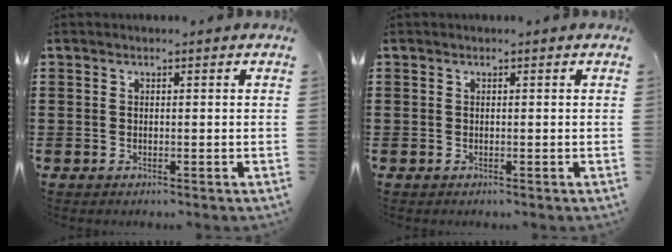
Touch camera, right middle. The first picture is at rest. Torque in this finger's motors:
{"motor_torque": [0.00, 0.00, 0.00, 0.00]}